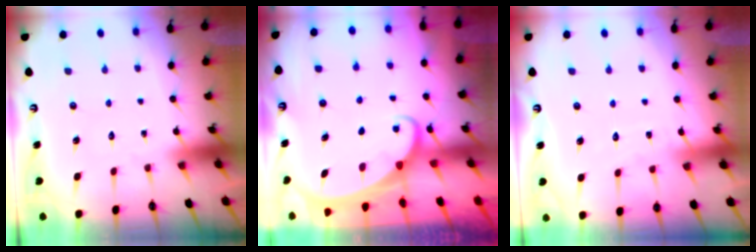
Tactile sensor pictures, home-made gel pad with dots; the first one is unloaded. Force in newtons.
{"total": 1.8, "press": 1.8, "slide": 0.2}
{"total": 3.0, "press": 3.0, "slide": 0.4}